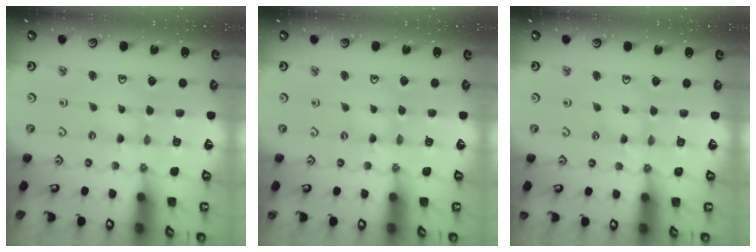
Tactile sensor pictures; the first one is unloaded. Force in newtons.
{"total": 0.0}
{"total": 1.7, "press": 1.6, "slide": 0.3}